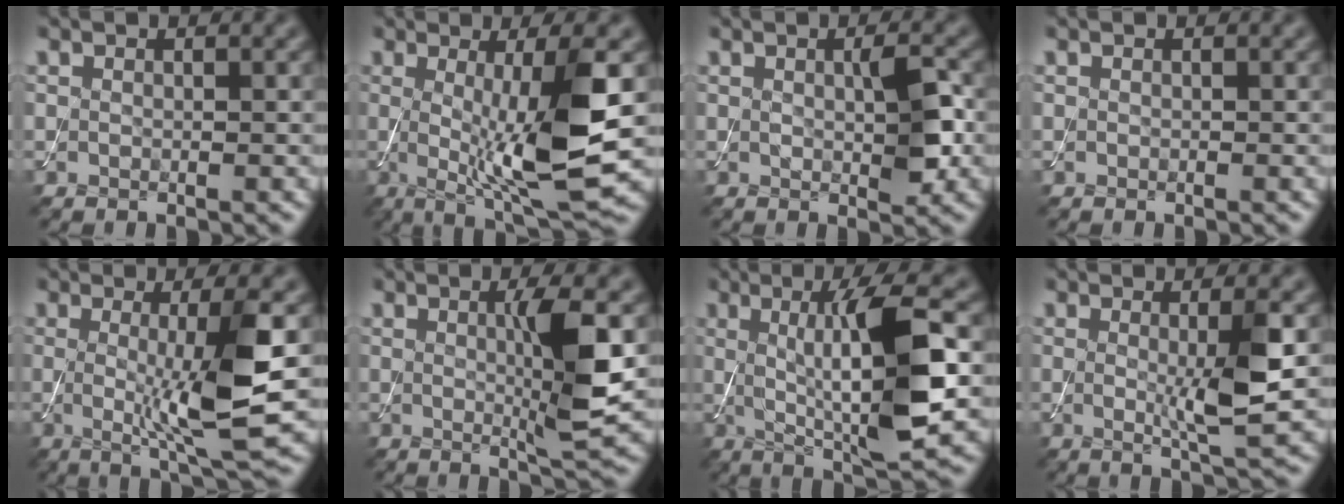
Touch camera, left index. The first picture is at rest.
{"total": 9.9, "force": [-0.1, 2.0, 9.7], "torque": [-0.151, -0.017, 0.009]}
{"total": 3.1, "force": [0.3, 0.8, 3.0], "torque": [-0.052, -0.002, 0.004]}
{"total": 0.0}
{"total": 7.9, "force": [-0.1, 1.3, 7.8], "torque": [-0.124, -0.016, 0.006]}
{"total": 5.3, "force": [0.4, 0.6, 5.2], "torque": [-0.087, -0.008, 0.011]}
{"total": 9.5, "force": [0.3, 1.9, 9.3], "torque": [-0.142, -0.004, 0.011]}
{"total": 4.5, "force": [0.1, 0.6, 4.5], "torque": [-0.077, -0.009, 0.004]}